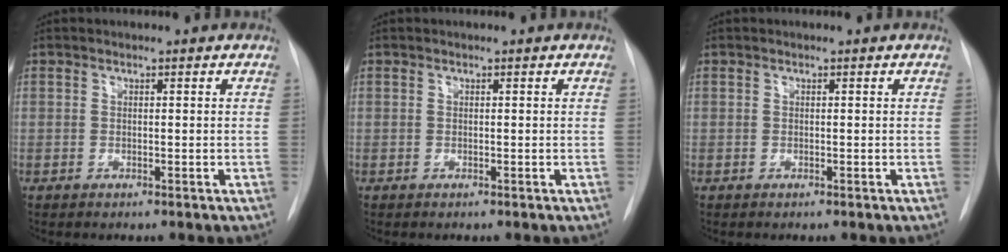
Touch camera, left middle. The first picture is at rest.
{"total": 0.0}
{"total": 0.0}